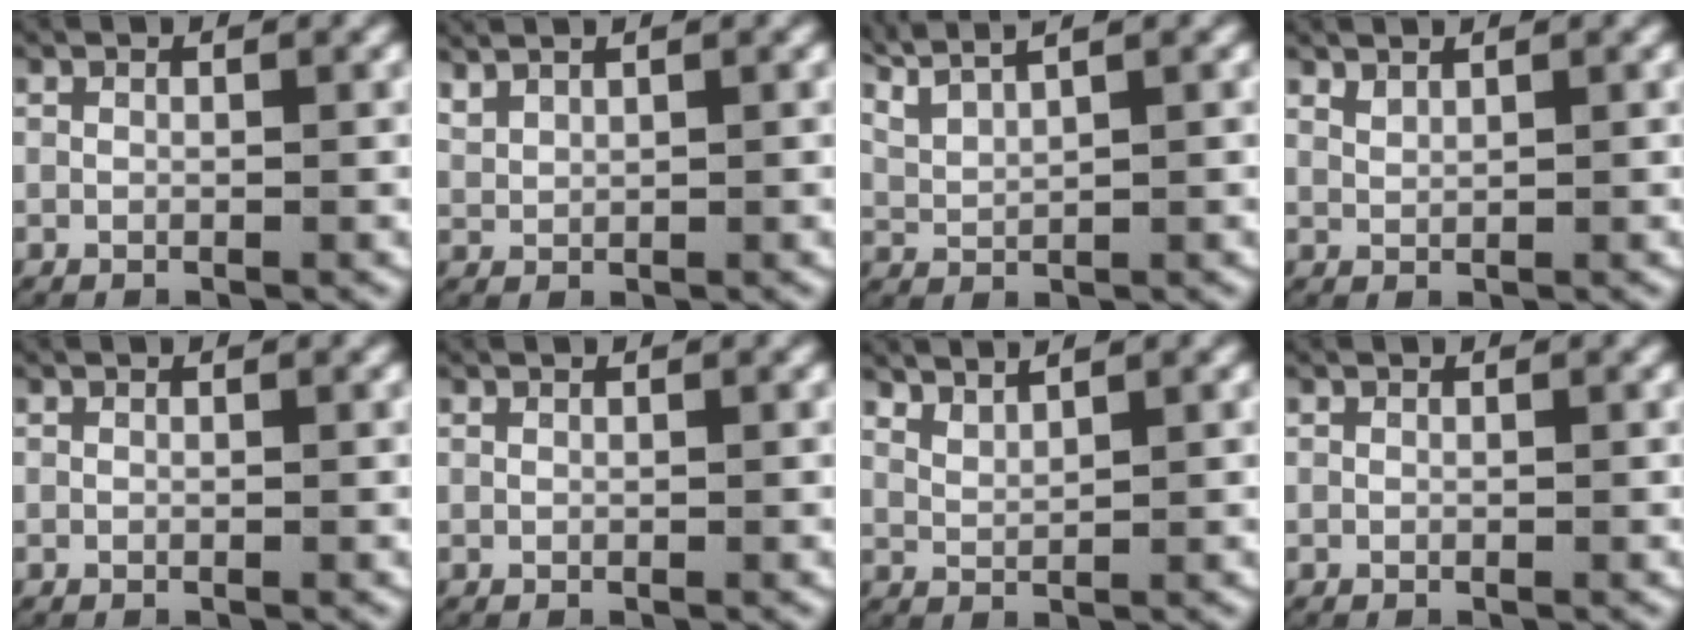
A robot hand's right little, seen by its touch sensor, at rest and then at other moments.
{"total": 2.4, "force": [1.9, 1.1, 0.9], "torque": [-0.024, 0.006, 0.038]}
{"total": 4.2, "force": [3.1, 1.7, 2.2], "torque": [-0.050, 0.006, 0.058]}
{"total": 1.4, "force": [1.3, 0.3, 0.5], "torque": [-0.012, 0.000, 0.028]}
{"total": 0.0}
{"total": 0.0}
{"total": 2.5, "force": [2.2, 0.6, 0.9], "torque": [-0.024, -0.004, 0.046]}
{"total": 0.0}